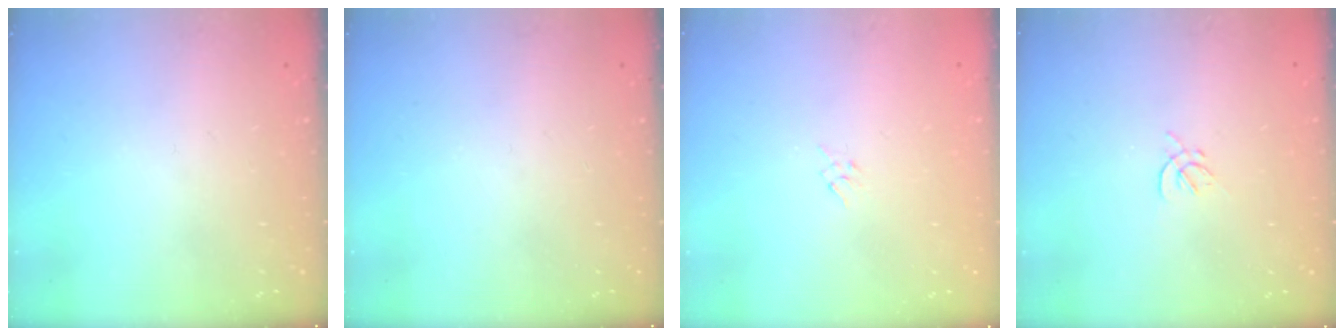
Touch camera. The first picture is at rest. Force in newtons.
{"total": 0.0}
{"total": 1.6, "press": 1.6, "slide": 0.4}
{"total": 1.7, "press": 1.6, "slide": 0.6}